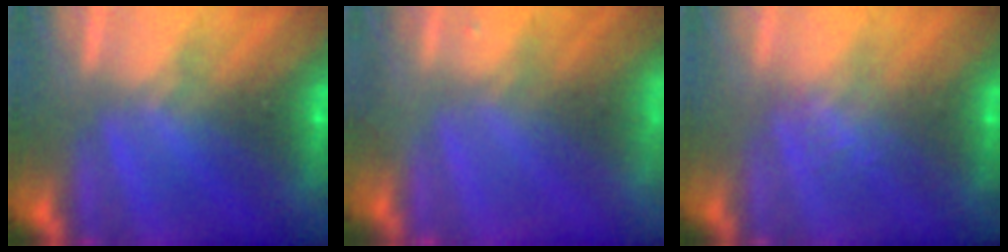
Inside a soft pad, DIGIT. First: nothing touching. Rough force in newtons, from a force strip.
{"total": 7.4}
{"total": 1.2}